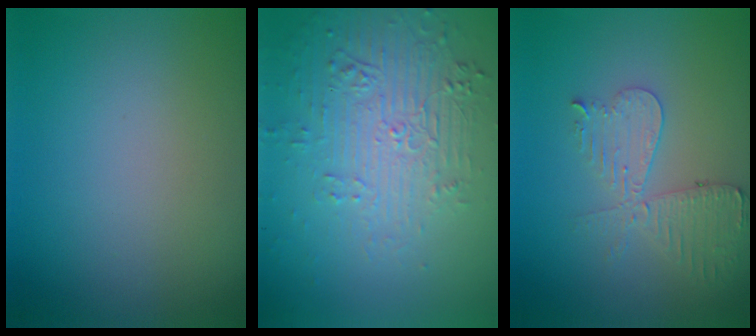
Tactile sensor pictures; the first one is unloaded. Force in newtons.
{"total": 6.0, "press": 3.6, "slide": 4.8}
{"total": 4.2, "press": 3.7, "slide": 2.1}